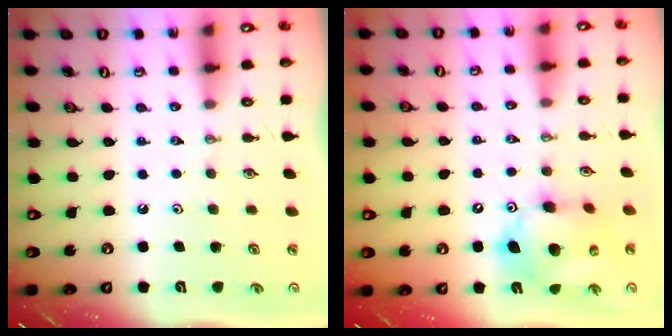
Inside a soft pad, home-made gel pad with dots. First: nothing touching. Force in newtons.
{"total": 13.7, "press": 13.4, "slide": 2.4}